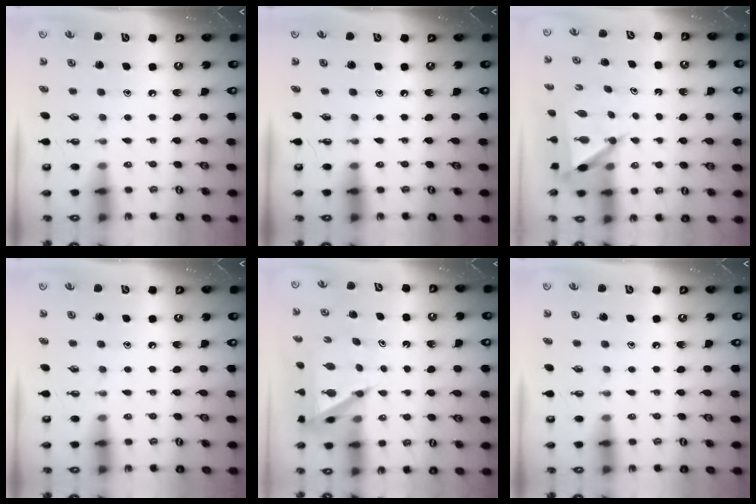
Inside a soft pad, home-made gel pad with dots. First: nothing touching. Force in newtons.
{"total": 0.0}
{"total": 5.7, "press": 5.7, "slide": 0.6}
{"total": 0.0}
{"total": 6.8, "press": 6.7, "slide": 0.5}
{"total": 0.0}